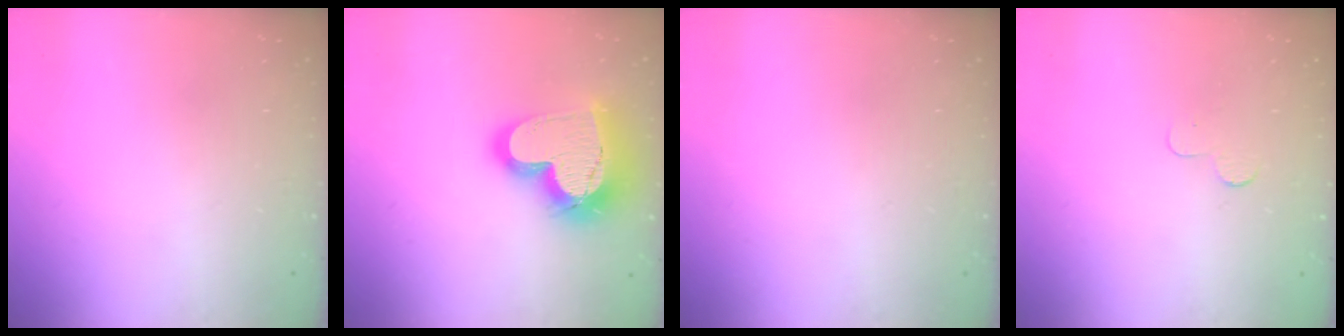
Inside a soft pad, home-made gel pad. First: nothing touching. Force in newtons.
{"total": 23.1, "press": 23.0, "slide": 1.8}
{"total": 0.0}
{"total": 2.3, "press": 2.3, "slide": 0.2}